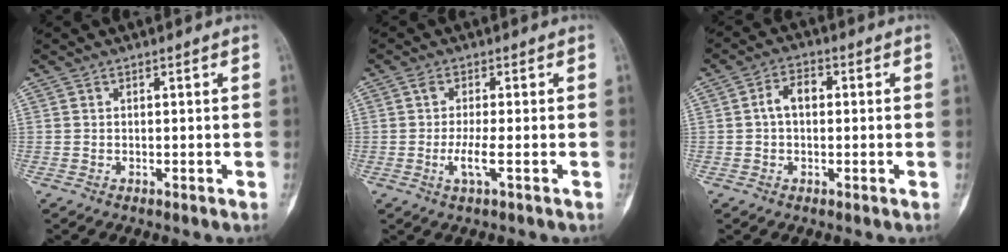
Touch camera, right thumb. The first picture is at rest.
{"total": 3.8, "force": [-1.0, 0.5, 3.6], "torque": [-0.080, -0.007, -0.024]}
{"total": 4.6, "force": [0.3, 2.9, 3.6], "torque": [-0.058, 0.017, -0.002]}